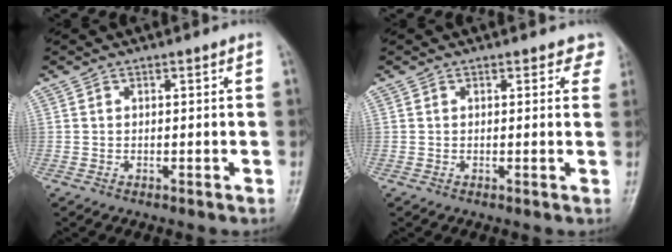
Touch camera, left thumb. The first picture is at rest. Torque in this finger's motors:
{"motor_torque": [-0.02, 0.02, -0.09, 0.16, 0.01]}